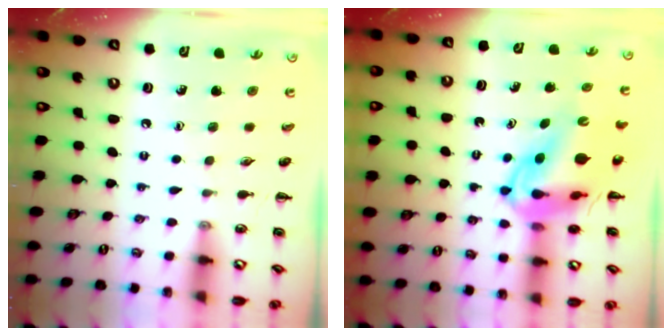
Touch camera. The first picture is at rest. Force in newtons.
{"total": 11.0, "press": 10.5, "slide": 3.4}